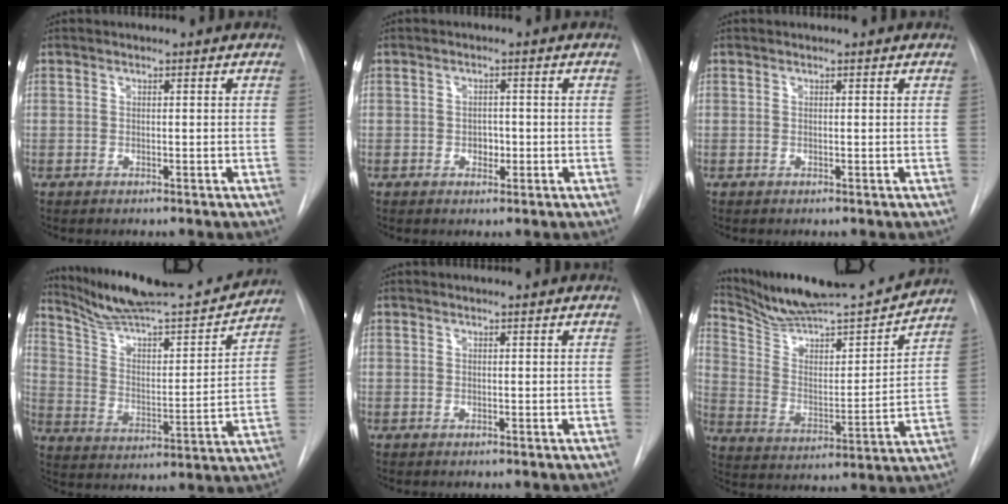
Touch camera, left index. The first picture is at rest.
{"total": 1.9, "force": [-0.5, 1.4, 1.2], "torque": [-0.015, 0.004, -0.005]}
{"total": 0.7, "force": [0.7, 0.2, 0.1], "torque": [-0.006, 0.010, 0.009]}
{"total": 21.2, "force": [19.6, 1.8, 7.8], "torque": [-0.124, -0.022, 0.299]}
{"total": 0.9, "force": [0.8, 0.0, 0.3], "torque": [-0.005, 0.011, 0.013]}
{"total": 20.7, "force": [19.4, 1.5, 7.0], "torque": [-0.120, -0.026, 0.302]}